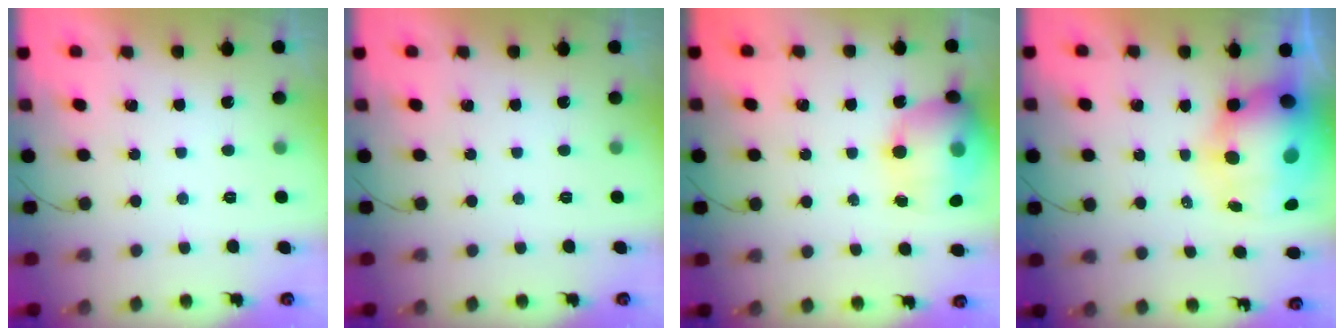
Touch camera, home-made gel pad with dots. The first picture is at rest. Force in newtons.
{"total": 0.0}
{"total": 18.2, "press": 17.9, "slide": 3.3}
{"total": 18.2, "press": 17.6, "slide": 4.4}